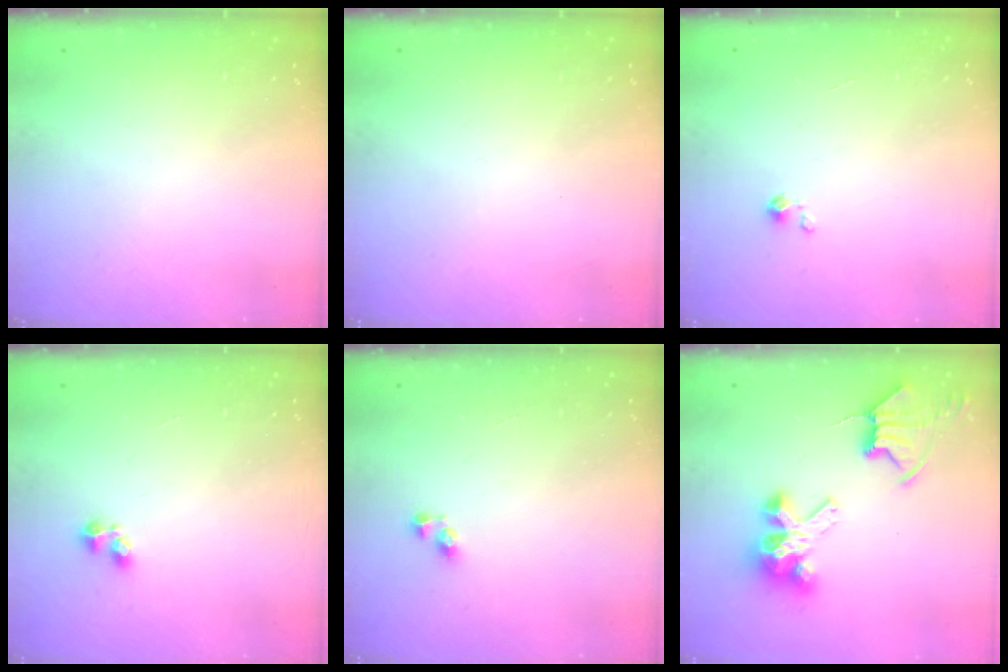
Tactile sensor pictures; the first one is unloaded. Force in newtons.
{"total": 0.0}
{"total": 0.0}
{"total": 2.2, "press": 2.1, "slide": 0.7}
{"total": 3.8, "press": 3.7, "slide": 0.5}
{"total": 9.8, "press": 9.7, "slide": 1.2}